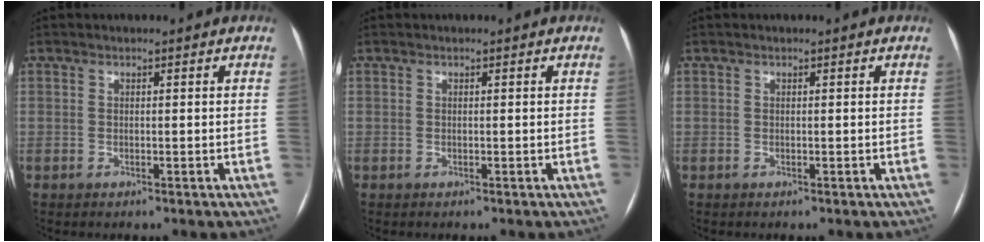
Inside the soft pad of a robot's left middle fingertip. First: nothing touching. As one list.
[{"total": 0.0}, {"total": 0.0}]